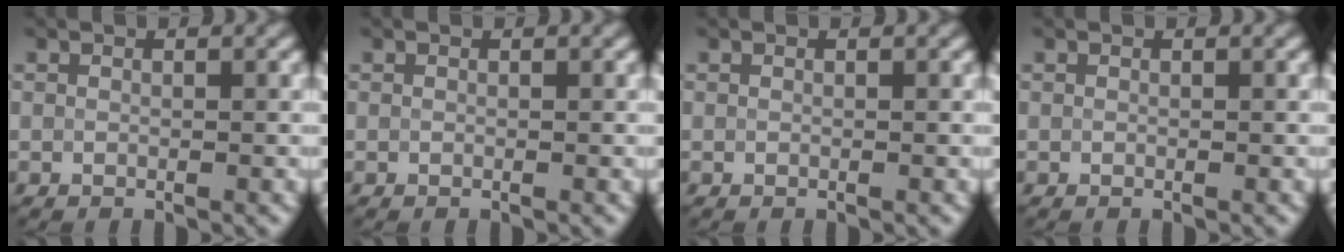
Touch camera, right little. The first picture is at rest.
{"total": 0.0}
{"total": 0.0}
{"total": 0.0}